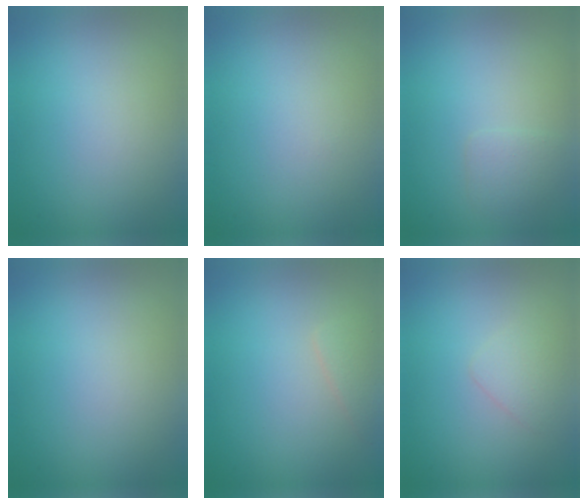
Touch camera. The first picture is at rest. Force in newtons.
{"total": 0.0}
{"total": 1.3, "press": 1.3, "slide": 0.1}
{"total": 0.0}
{"total": 1.3, "press": 1.3, "slide": 0.0}
{"total": 1.3, "press": 1.3, "slide": 0.1}